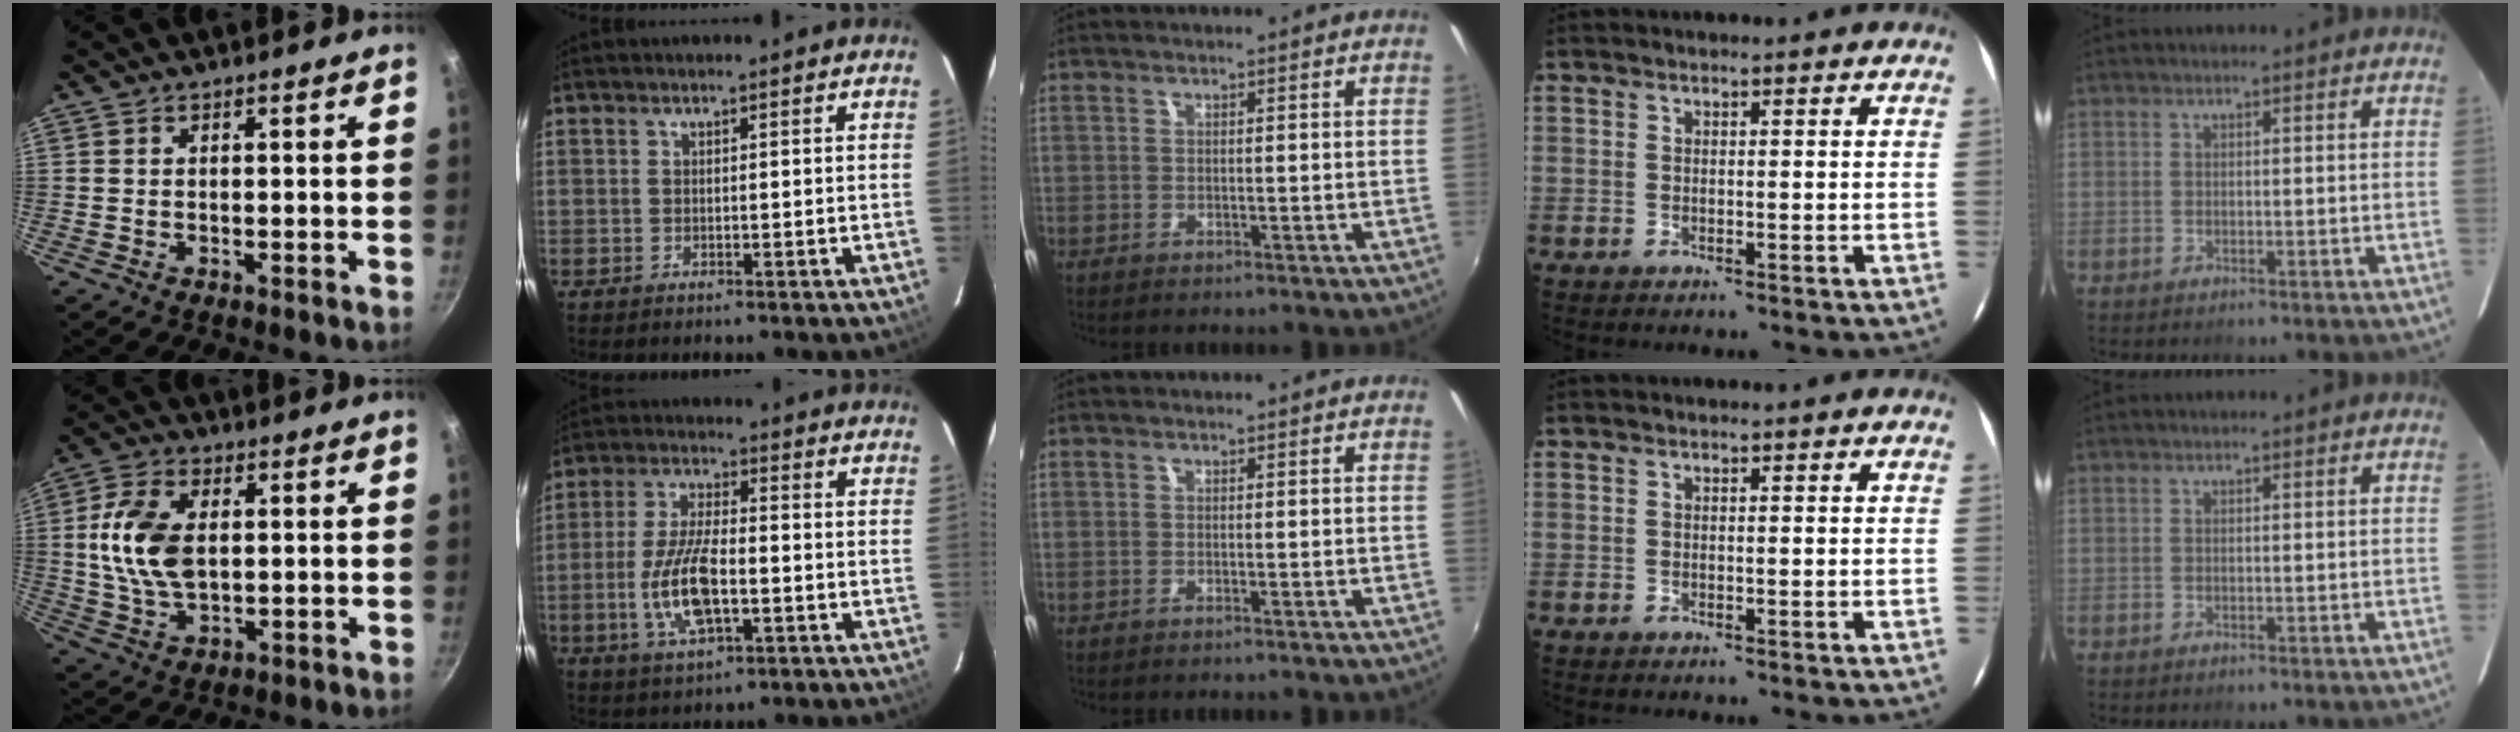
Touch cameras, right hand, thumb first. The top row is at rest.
{"thumb": {"total": 11.9, "force": [1.3, 7.1, 9.4], "torque": [-0.172, 0.004, 0.023]}, "index": {"total": 11.3, "force": [-3.0, 4.1, 10.2], "torque": [-0.210, -0.004, -0.054]}}